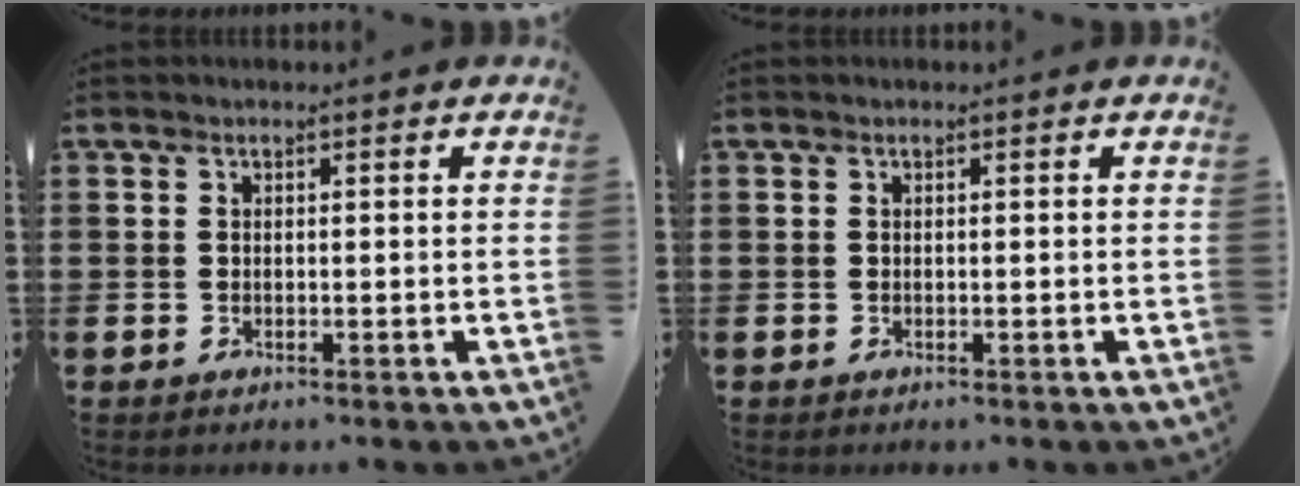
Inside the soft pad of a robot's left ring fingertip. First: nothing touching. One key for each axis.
{"total": 0.0}